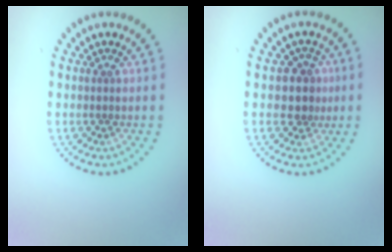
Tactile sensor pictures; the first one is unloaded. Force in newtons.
{"total": 2.6, "press": 2.3, "slide": 1.2}